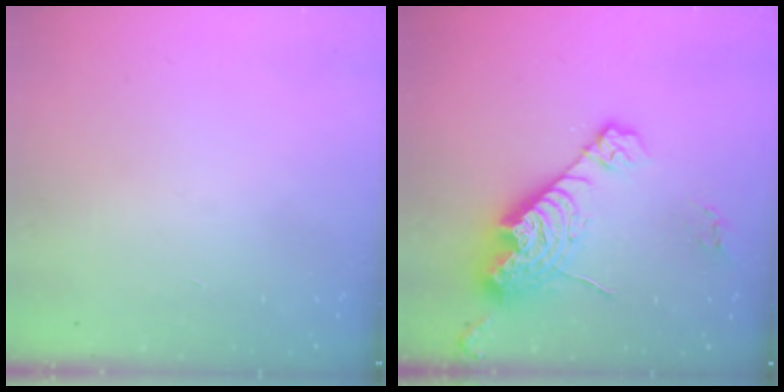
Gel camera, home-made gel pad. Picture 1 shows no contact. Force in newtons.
{"total": 15.4, "press": 15.3, "slide": 1.5}